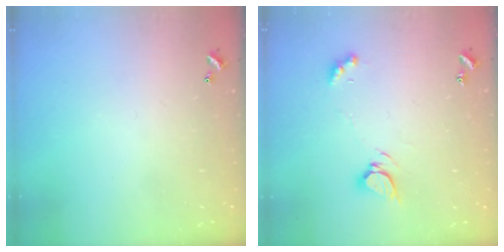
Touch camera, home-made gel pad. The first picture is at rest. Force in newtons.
{"total": 5.5, "press": 5.5, "slide": 0.7}